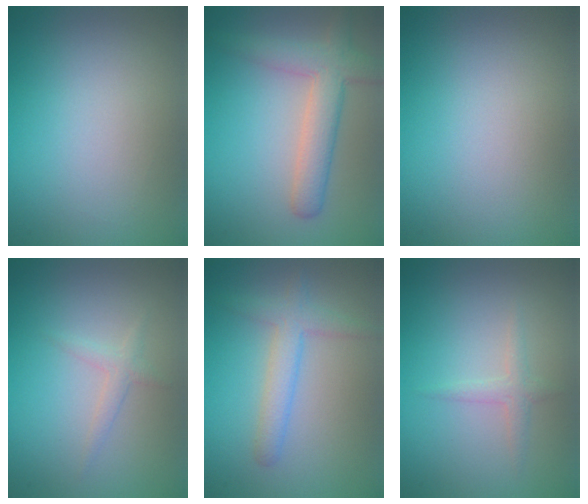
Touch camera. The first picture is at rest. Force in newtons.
{"total": 4.4, "press": 4.4, "slide": 0.3}
{"total": 0.0}
{"total": 1.2, "press": 1.2, "slide": 0.1}
{"total": 2.8, "press": 2.8, "slide": 0.2}
{"total": 1.3, "press": 1.3, "slide": 0.1}